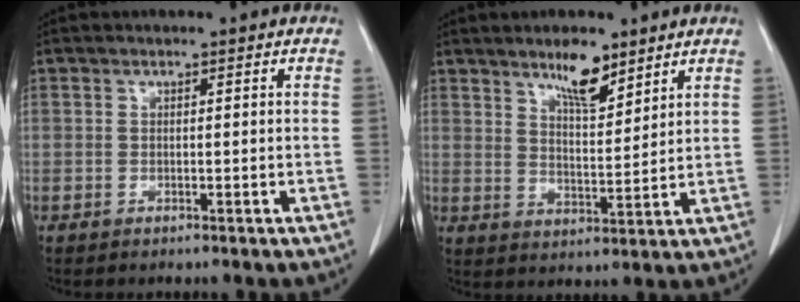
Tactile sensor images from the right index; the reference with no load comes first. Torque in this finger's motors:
{"motor_torque": [0.22, 0.20, 0.10, 0.03]}